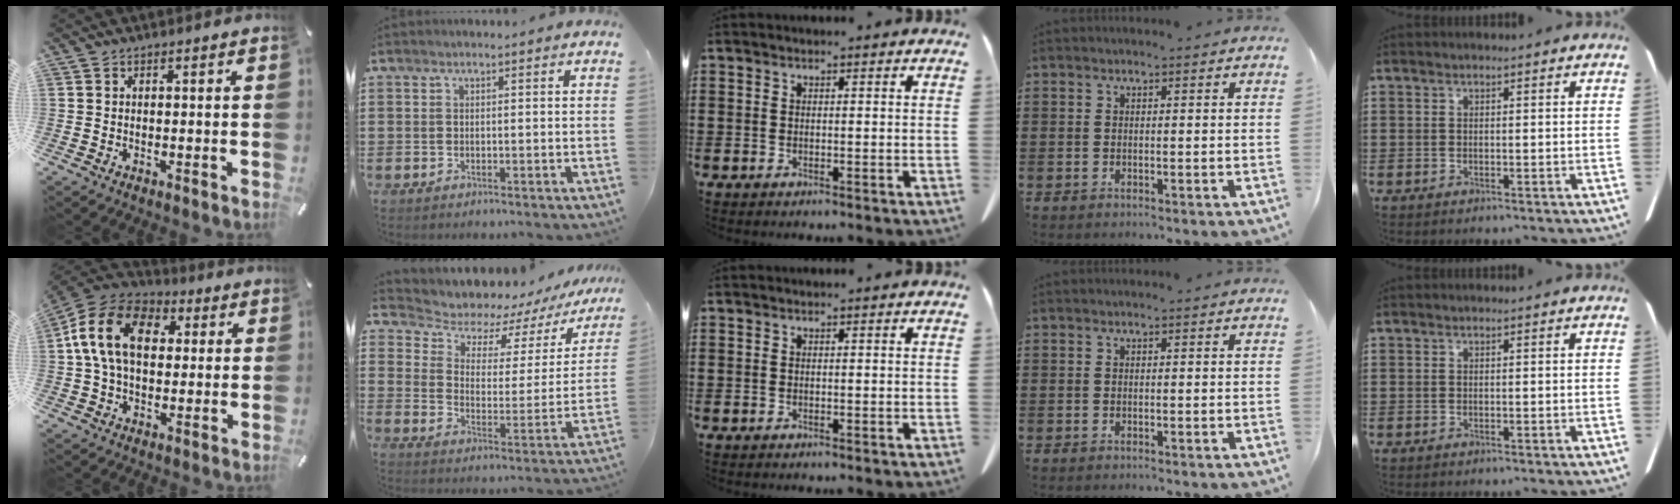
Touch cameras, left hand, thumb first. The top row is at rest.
{"thumb": {"total": 15.3, "force": [2.5, 10.9, 10.5], "torque": [-0.236, 0.016, 0.040]}, "index": {"total": 5.7, "force": [4.9, 2.5, 1.5], "torque": [-0.055, -0.042, 0.078]}}